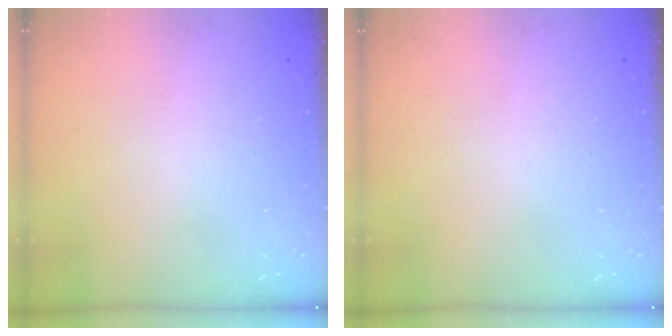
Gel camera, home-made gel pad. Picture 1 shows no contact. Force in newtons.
{"total": 0.0}